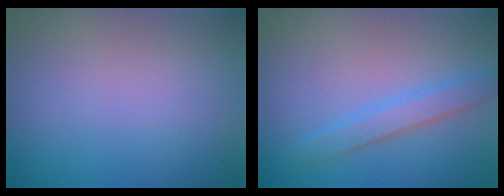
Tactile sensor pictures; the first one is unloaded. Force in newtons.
{"total": 2.3, "press": 2.3, "slide": 0.0}